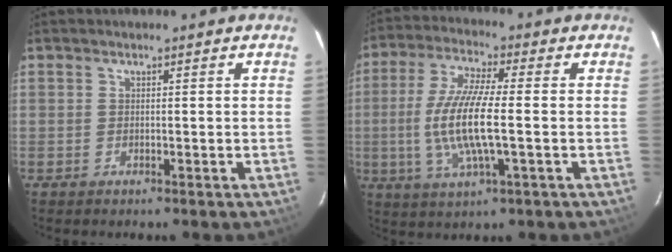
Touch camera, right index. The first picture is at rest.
{"total": 13.2, "force": [-1.6, 2.5, 12.9], "torque": [-0.265, -0.004, -0.032]}